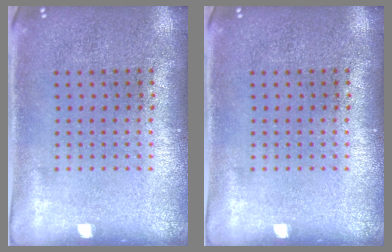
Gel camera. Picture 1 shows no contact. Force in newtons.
{"total": 0.0}